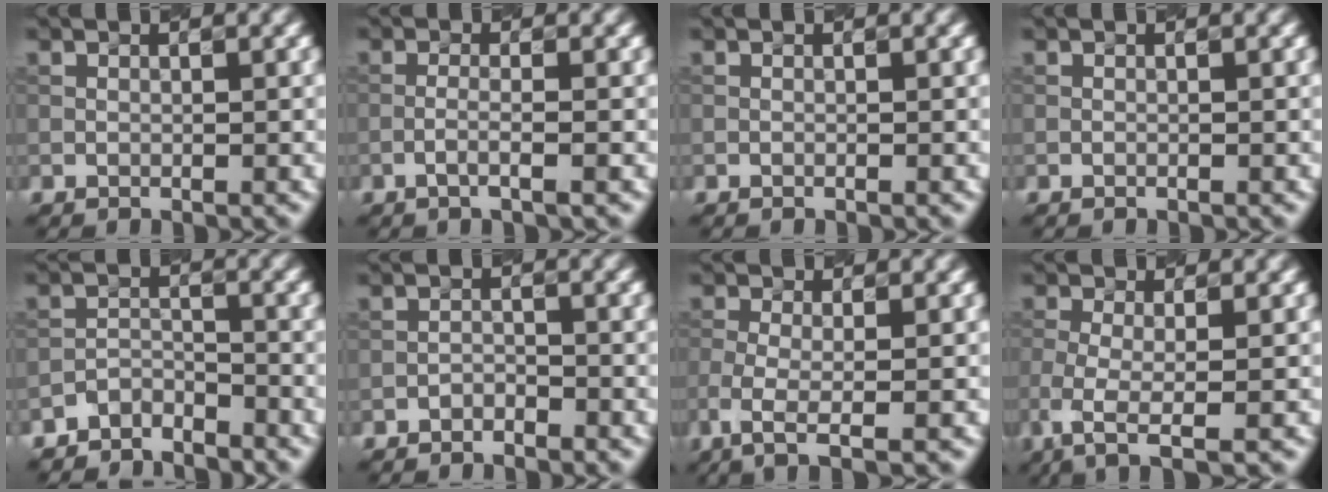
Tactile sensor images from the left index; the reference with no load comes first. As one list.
[{"total": 1.5, "force": [-0.8, 0.2, 1.3], "torque": [-0.022, 0.012, -0.021]}, {"total": 0.0}, {"total": 0.0}, {"total": 3.0, "force": [-2.9, 0.6, -0.1], "torque": [0.002, 0.004, -0.063]}, {"total": 1.1, "force": [-1.0, 0.3, 0.1], "torque": [-0.003, 0.005, -0.020]}, {"total": 3.7, "force": [-1.6, 1.2, 3.1], "torque": [-0.068, -0.005, -0.035]}, {"total": 4.1, "force": [-1.8, 1.3, 3.4], "torque": [-0.074, -0.004, -0.039]}]